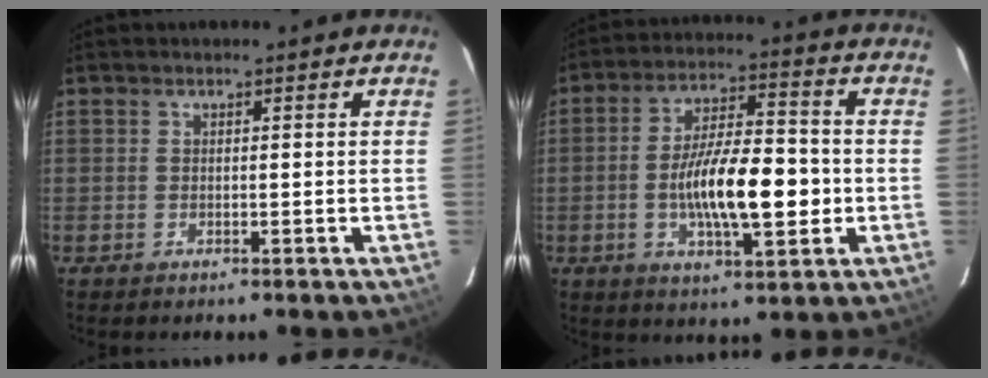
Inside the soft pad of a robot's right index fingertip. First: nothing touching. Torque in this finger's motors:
{"motor_torque": [1.35, -0.60, 0.63, 0.21]}